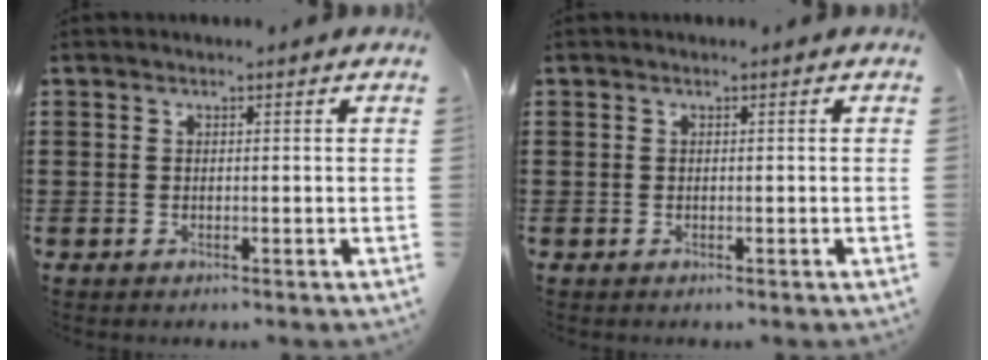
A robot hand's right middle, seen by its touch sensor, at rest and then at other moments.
{"total": 0.0}